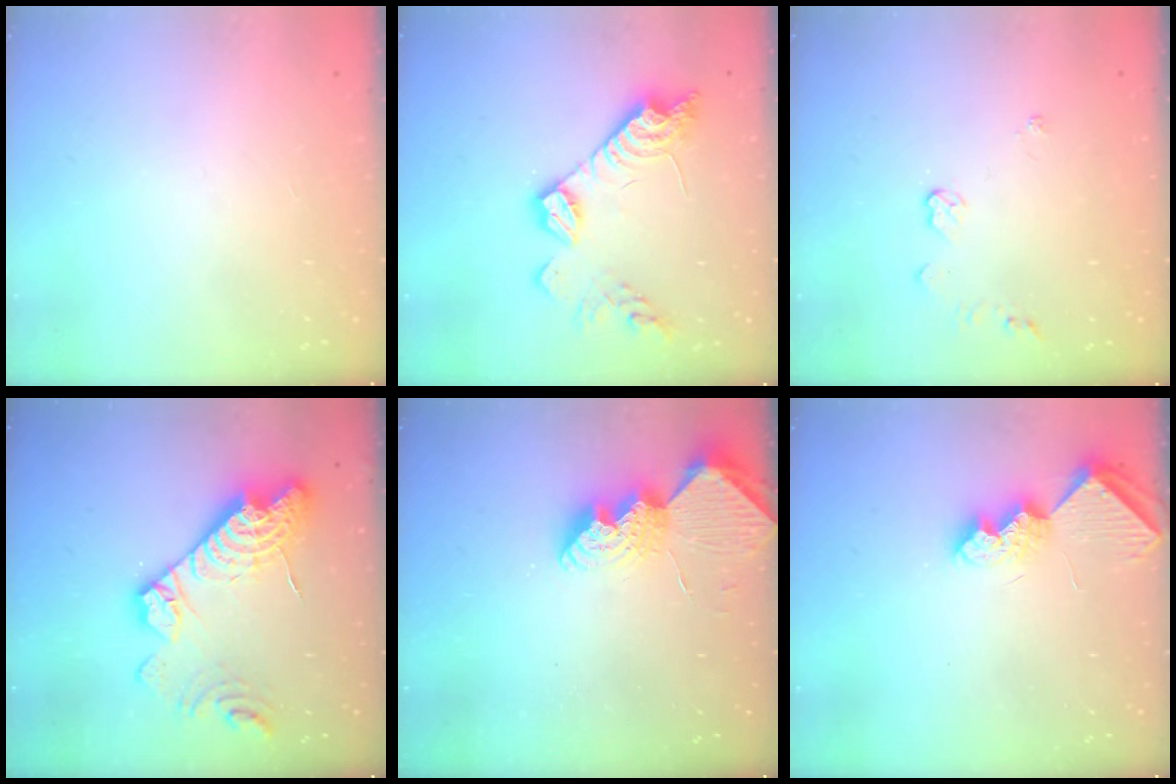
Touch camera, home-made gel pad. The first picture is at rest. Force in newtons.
{"total": 14.6, "press": 14.5, "slide": 0.6}
{"total": 3.9, "press": 3.9, "slide": 0.5}
{"total": 19.4, "press": 19.3, "slide": 1.7}
{"total": 10.7, "press": 10.7, "slide": 0.5}
{"total": 7.8, "press": 7.8, "slide": 0.2}